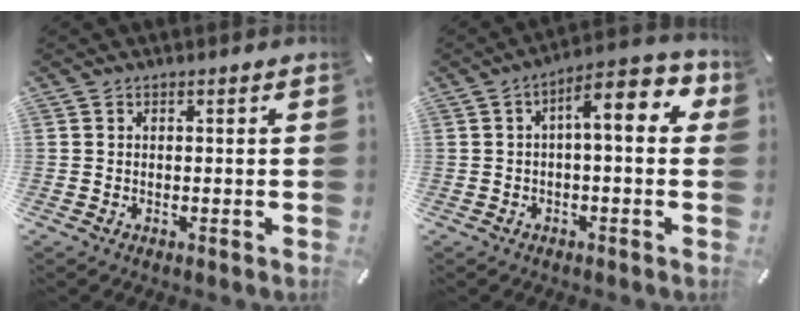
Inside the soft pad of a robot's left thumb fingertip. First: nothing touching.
{"total": 10.3, "force": [2.4, 3.8, 9.3], "torque": [-0.133, -0.017, 0.035]}